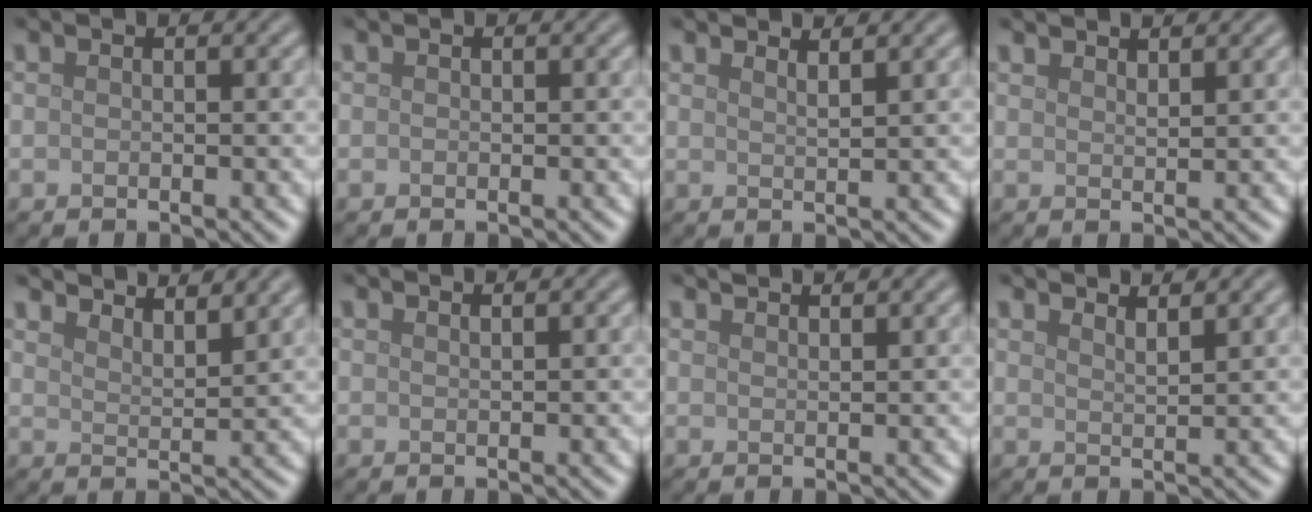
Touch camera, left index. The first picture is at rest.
{"total": 0.0}
{"total": 1.9, "force": [1.7, 0.5, 0.8], "torque": [-0.003, 0.007, 0.014]}
{"total": 1.9, "force": [1.8, 0.2, 0.5], "torque": [-0.007, 0.003, 0.030]}
{"total": 6.6, "force": [6.0, 1.4, 2.4], "torque": [-0.026, 0.012, 0.067]}
{"total": 0.7, "force": [0.6, 0.1, 0.2], "torque": [0.000, -0.001, 0.008]}
{"total": 1.7, "force": [1.6, 0.2, 0.5], "torque": [-0.002, 0.003, 0.019]}
{"total": 2.8, "force": [2.5, 0.6, 1.0], "torque": [-0.005, 0.009, 0.029]}